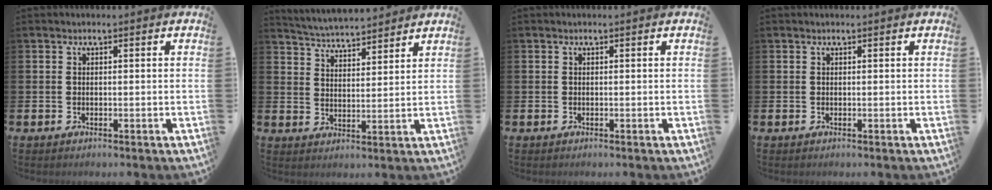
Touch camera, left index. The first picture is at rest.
{"total": 4.7, "force": [4.7, 0.4, -0.1], "torque": [-0.018, -0.030, 0.083]}
{"total": 0.0}
{"total": 0.0}